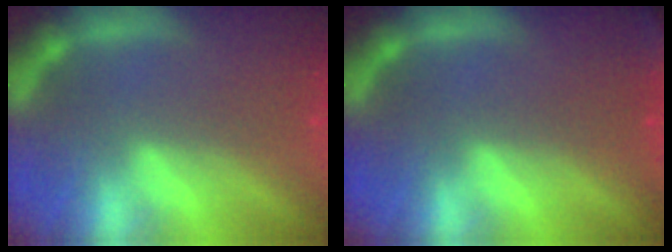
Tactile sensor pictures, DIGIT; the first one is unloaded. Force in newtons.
{"total": 1.9}